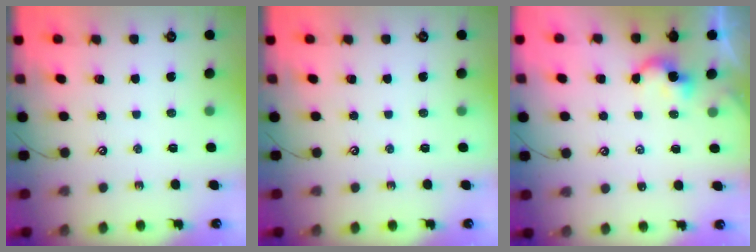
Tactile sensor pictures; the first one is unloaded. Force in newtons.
{"total": 0.0}
{"total": 0.0}